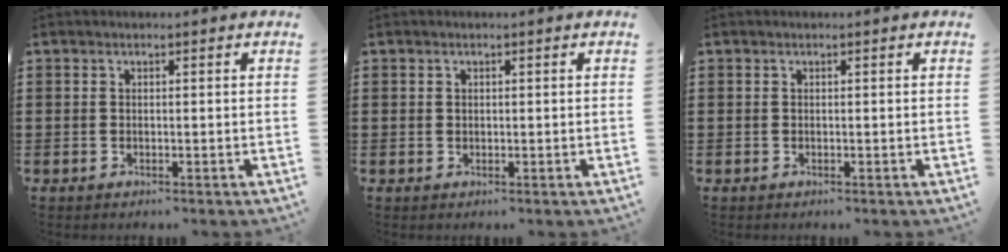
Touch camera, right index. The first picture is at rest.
{"total": 0.6, "force": [0.2, 0.5, 0.2], "torque": [-0.005, 0.003, 0.005]}
{"total": 0.0}